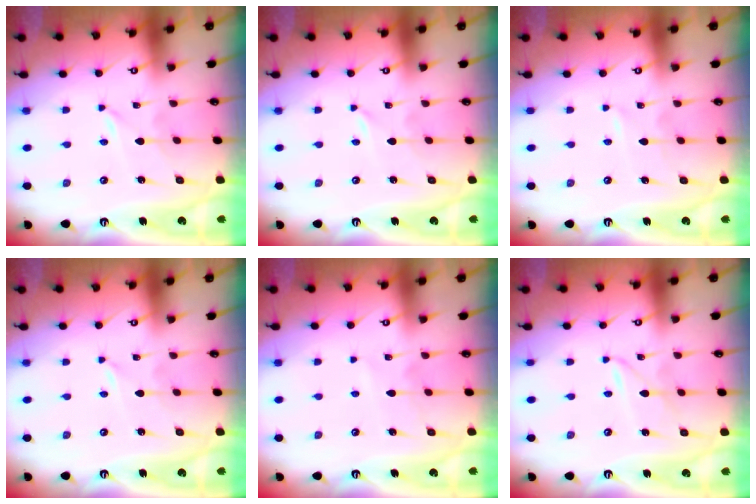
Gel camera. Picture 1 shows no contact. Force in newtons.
{"total": 0.0}
{"total": 1.6, "press": 1.6, "slide": 0.2}
{"total": 0.0}
{"total": 3.5, "press": 3.4, "slide": 0.3}
{"total": 2.2, "press": 2.2, "slide": 0.2}